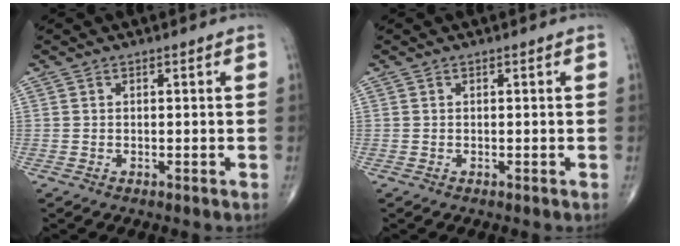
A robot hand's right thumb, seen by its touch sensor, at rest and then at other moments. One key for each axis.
{"total": 0.0}